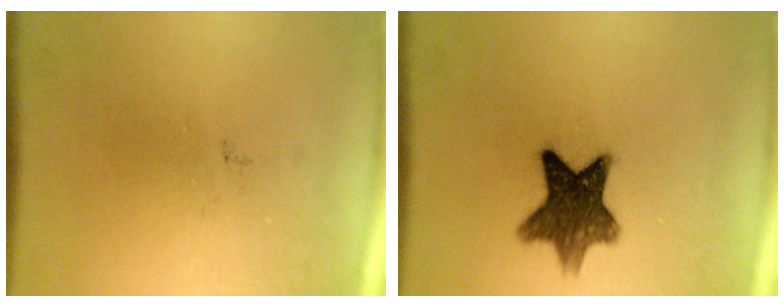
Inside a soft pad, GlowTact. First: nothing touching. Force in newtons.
{"total": 10.0}